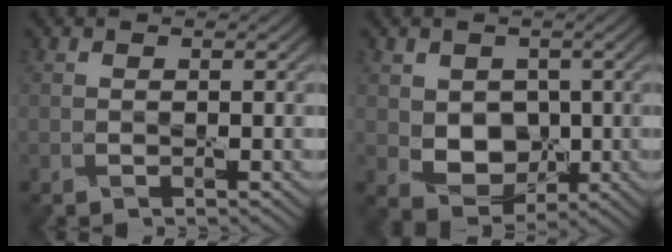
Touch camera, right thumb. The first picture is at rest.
{"total": 5.9, "force": [0.3, 4.8, 3.5], "torque": [-0.082, -0.013, 0.008]}